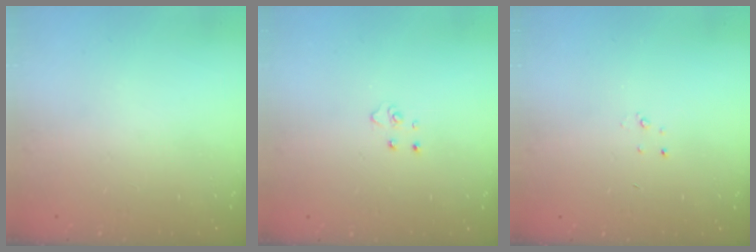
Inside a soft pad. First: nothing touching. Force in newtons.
{"total": 3.2, "press": 3.2, "slide": 0.4}
{"total": 2.3, "press": 2.3, "slide": 0.3}